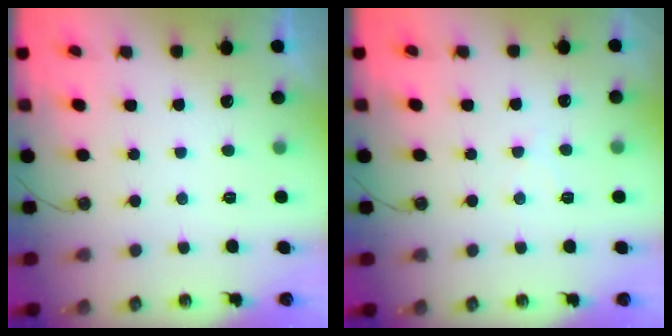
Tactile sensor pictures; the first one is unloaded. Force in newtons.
{"total": 5.6, "press": 5.5, "slide": 1.0}